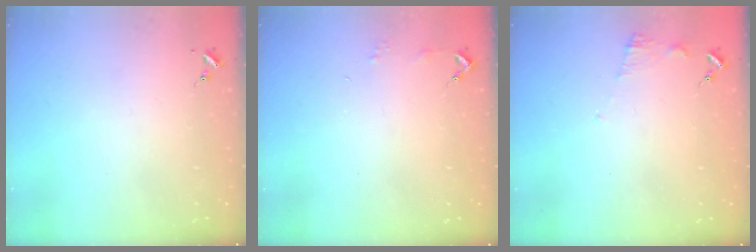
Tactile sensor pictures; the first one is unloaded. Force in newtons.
{"total": 2.9, "press": 2.8, "slide": 0.3}
{"total": 6.7, "press": 6.7, "slide": 0.5}